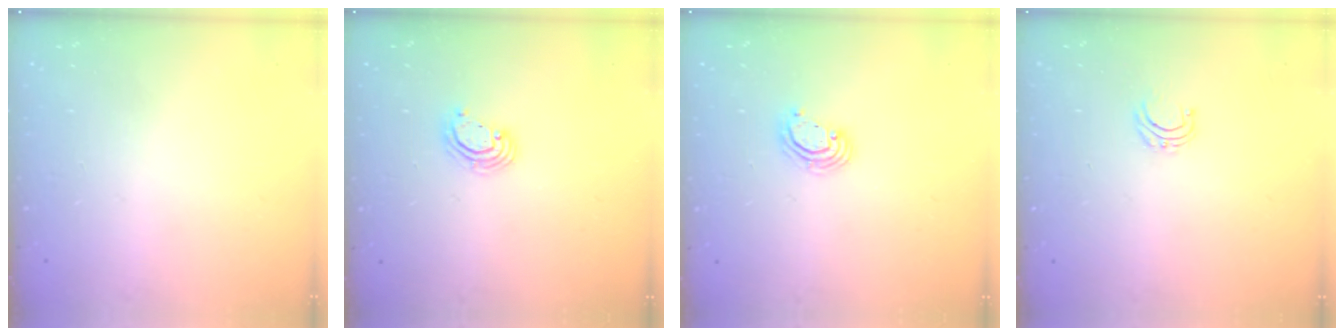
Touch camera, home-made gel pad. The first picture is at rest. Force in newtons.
{"total": 3.6, "press": 3.6, "slide": 0.2}
{"total": 3.6, "press": 3.6, "slide": 0.2}
{"total": 4.0, "press": 4.0, "slide": 0.3}